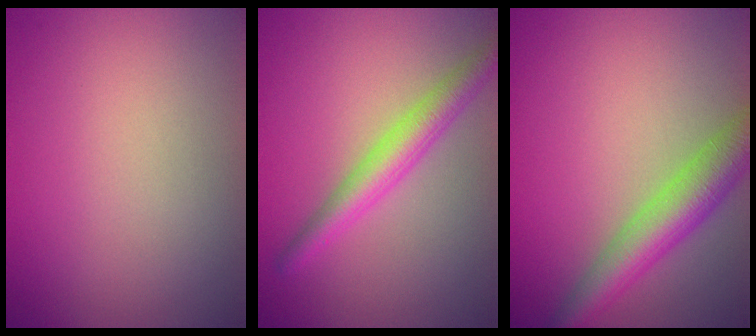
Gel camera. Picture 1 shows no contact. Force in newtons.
{"total": 3.7, "press": 3.7, "slide": 0.1}
{"total": 5.4, "press": 5.4, "slide": 0.3}